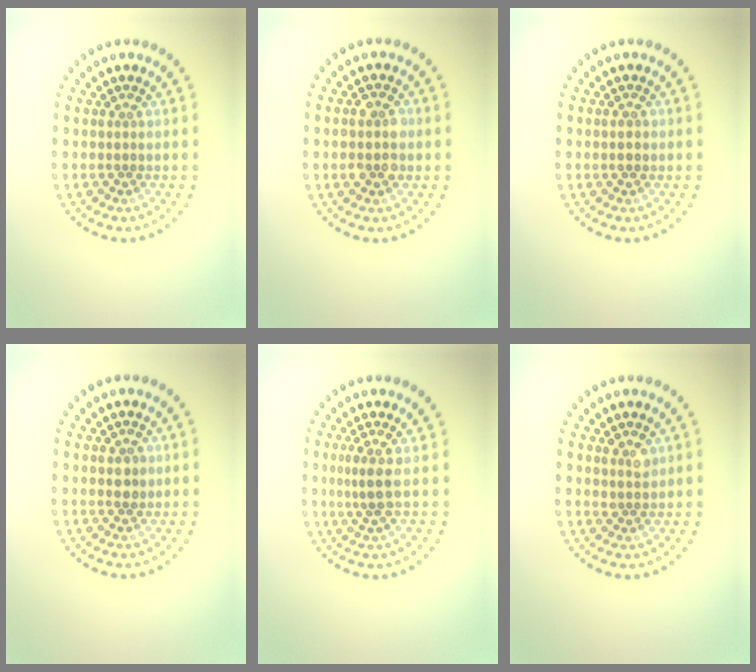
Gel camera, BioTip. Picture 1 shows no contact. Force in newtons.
{"total": 2.7, "press": 2.7, "slide": 0.2}
{"total": 1.5, "press": 1.5, "slide": 0.1}
{"total": 1.3, "press": 1.3, "slide": 0.3}
{"total": 2.2, "press": 1.6, "slide": 1.5}
{"total": 1.6, "press": 1.4, "slide": 0.8}